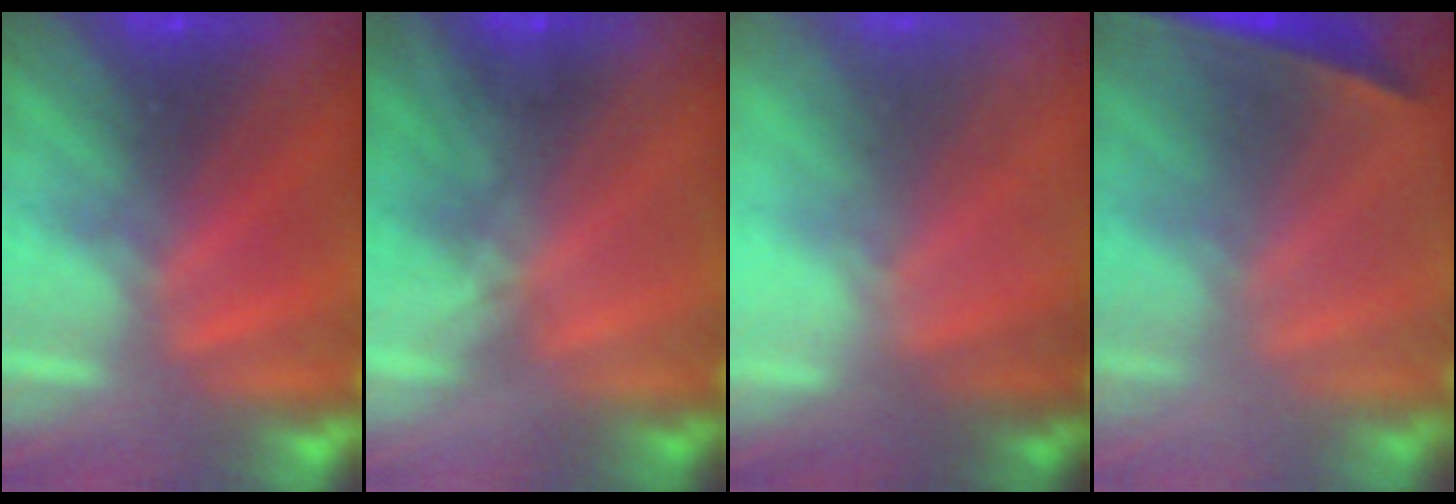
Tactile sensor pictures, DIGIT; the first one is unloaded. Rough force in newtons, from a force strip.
{"total": 1.6}
{"total": 7.4}
{"total": 1.5}